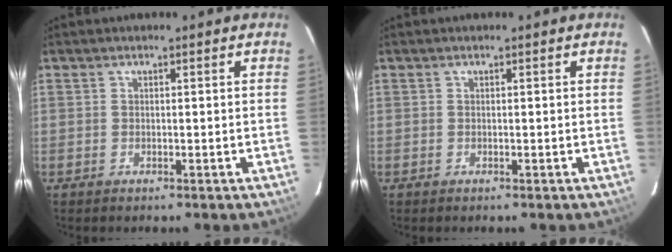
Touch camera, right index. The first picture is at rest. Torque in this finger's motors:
{"motor_torque": [0.04, 0.03, 0.00, 0.00]}